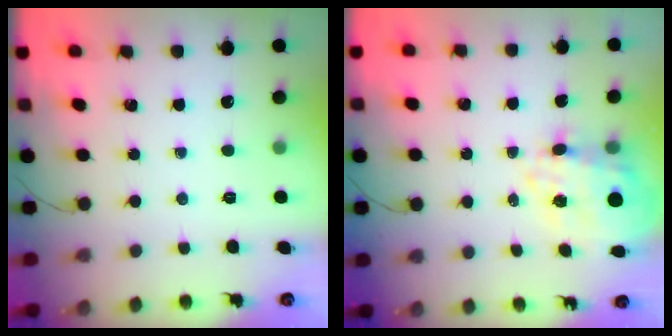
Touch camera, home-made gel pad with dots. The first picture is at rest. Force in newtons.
{"total": 12.5, "press": 12.1, "slide": 3.1}